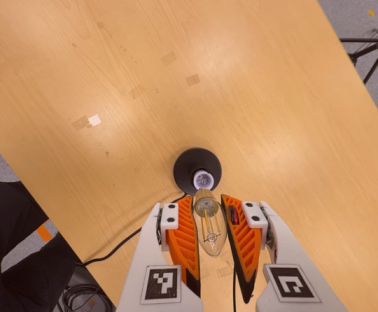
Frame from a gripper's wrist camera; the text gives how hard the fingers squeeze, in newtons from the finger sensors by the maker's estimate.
{"total": 22.9, "left": 23.8, "right": 22.0}